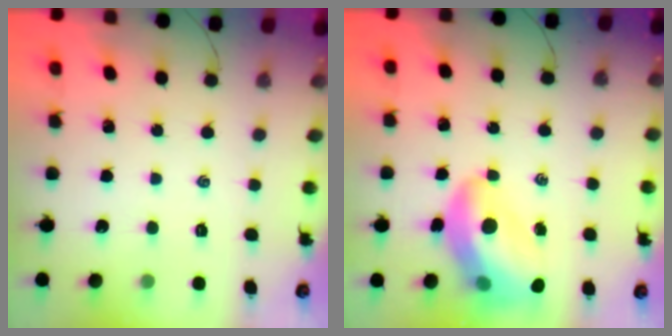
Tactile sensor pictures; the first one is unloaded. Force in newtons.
{"total": 13.8, "press": 13.4, "slide": 3.4}